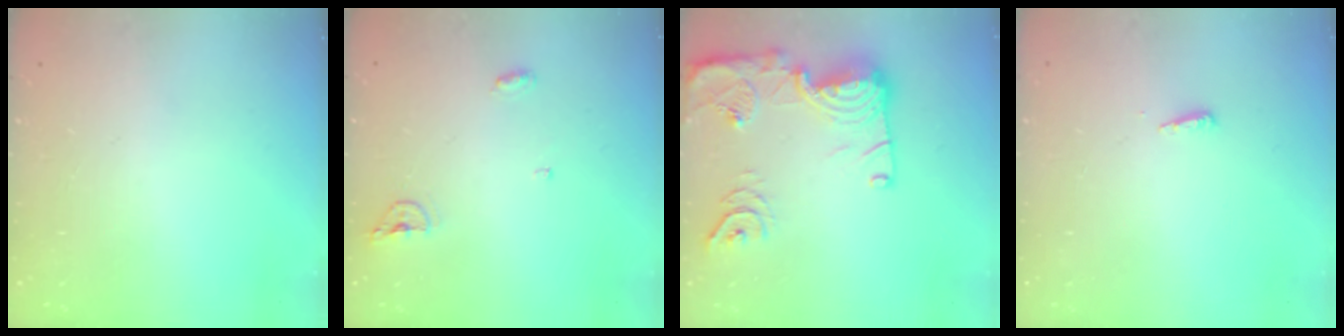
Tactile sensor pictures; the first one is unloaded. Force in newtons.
{"total": 4.8, "press": 4.7, "slide": 1.1}
{"total": 21.3, "press": 21.2, "slide": 1.9}
{"total": 3.8, "press": 3.7, "slide": 0.6}